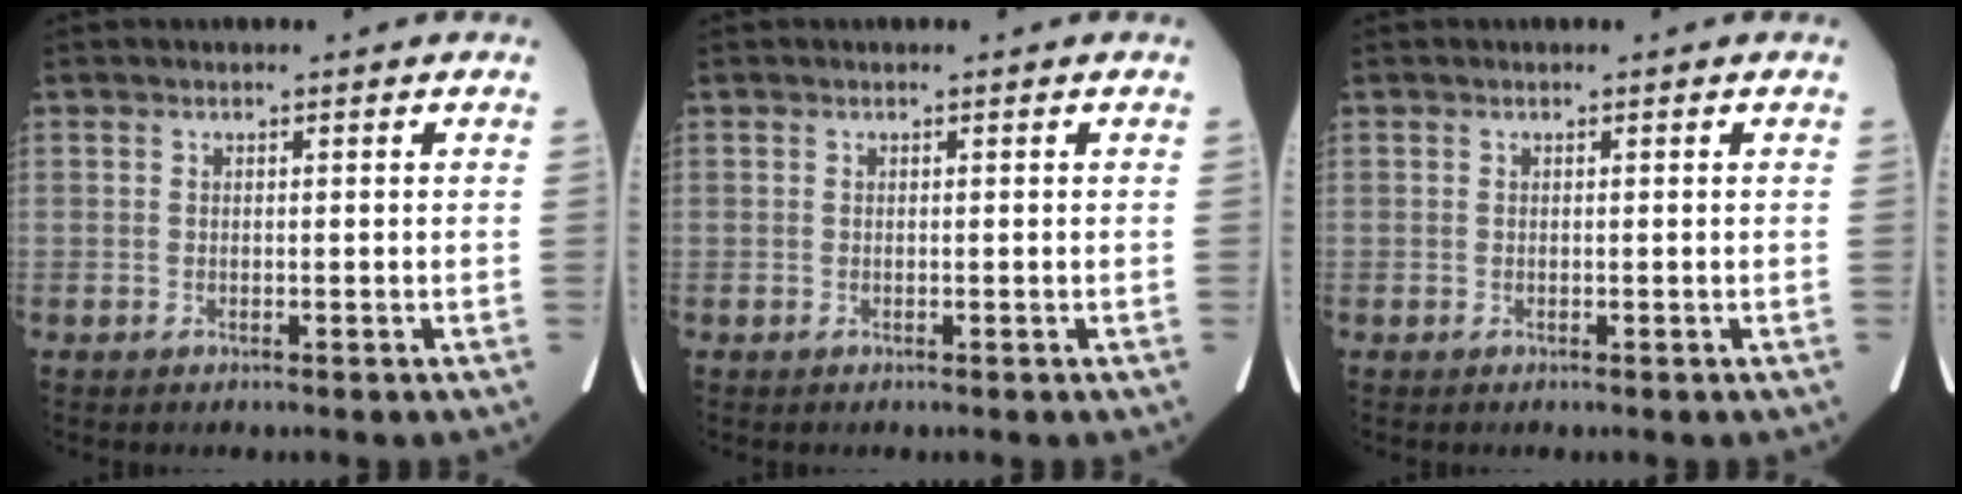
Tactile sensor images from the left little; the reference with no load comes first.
{"total": 0.0}
{"total": 0.0}